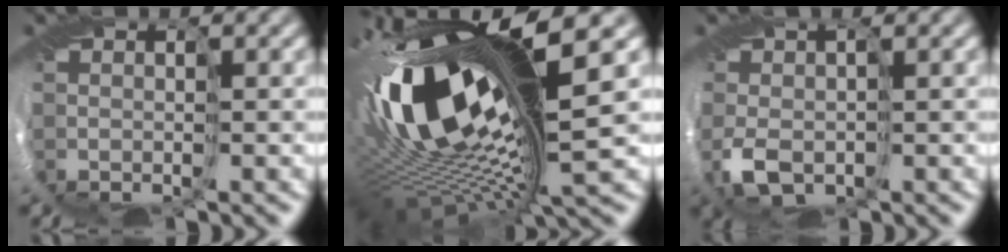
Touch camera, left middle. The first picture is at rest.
{"total": 17.5, "force": [0.6, 6.7, 16.1], "torque": [-0.298, -0.024, 0.021]}
{"total": 3.2, "force": [-0.7, 2.0, 2.4], "torque": [-0.061, 0.001, -0.012]}